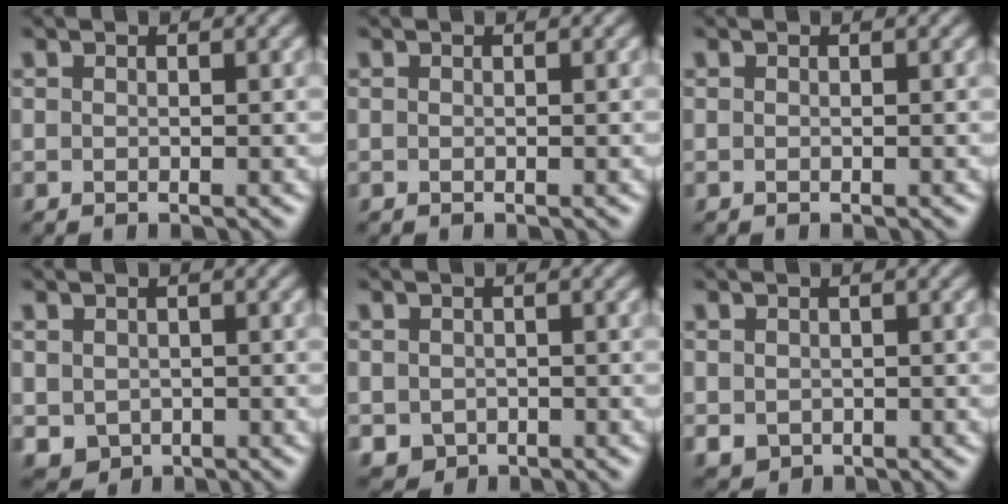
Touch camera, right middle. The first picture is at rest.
{"total": 0.0}
{"total": 0.0}
{"total": 2.0, "force": [-0.3, 1.8, 0.8], "torque": [-0.018, -0.009, 0.000]}
{"total": 1.8, "force": [-0.6, 1.6, 0.6], "torque": [-0.011, -0.009, -0.010]}
{"total": 1.4, "force": [-0.2, 1.3, 0.6], "torque": [-0.010, -0.008, -0.002]}